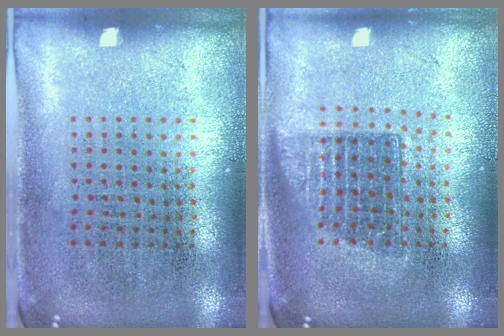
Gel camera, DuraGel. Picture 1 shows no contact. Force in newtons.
{"total": 1.4, "press": 1.1, "slide": 0.8}